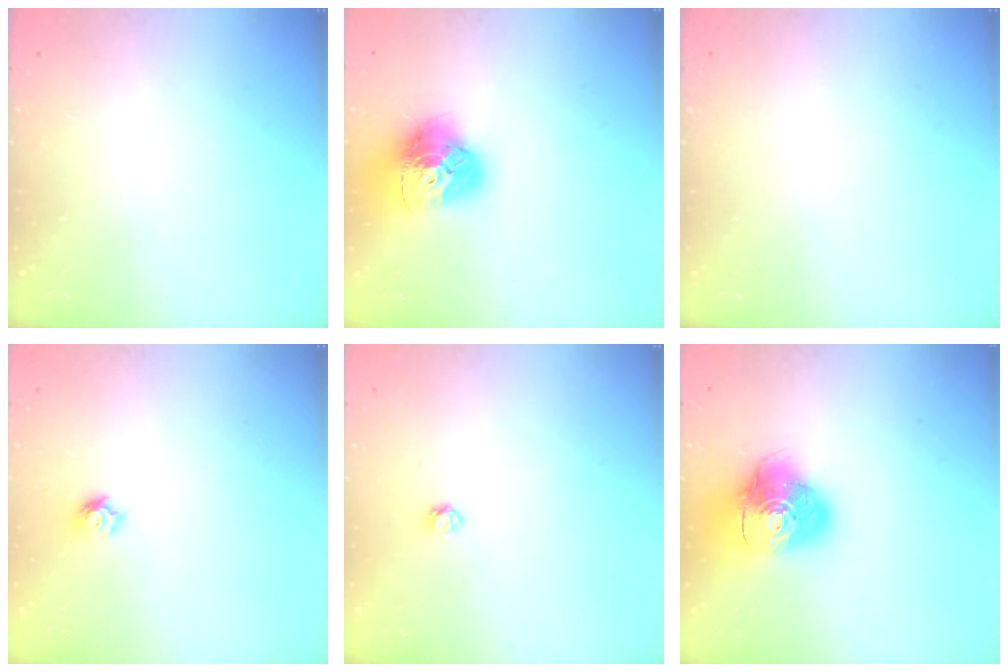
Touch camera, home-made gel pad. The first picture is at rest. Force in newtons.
{"total": 18.0, "press": 17.9, "slide": 1.8}
{"total": 0.0}
{"total": 5.1, "press": 5.1, "slide": 0.6}
{"total": 2.6, "press": 2.6, "slide": 0.3}
{"total": 16.0, "press": 15.9, "slide": 1.8}